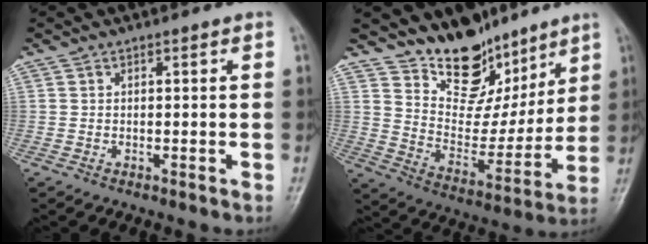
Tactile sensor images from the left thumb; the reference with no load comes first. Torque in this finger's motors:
{"motor_torque": [1.17, 0.26, 1.32, -0.97, 0.05]}